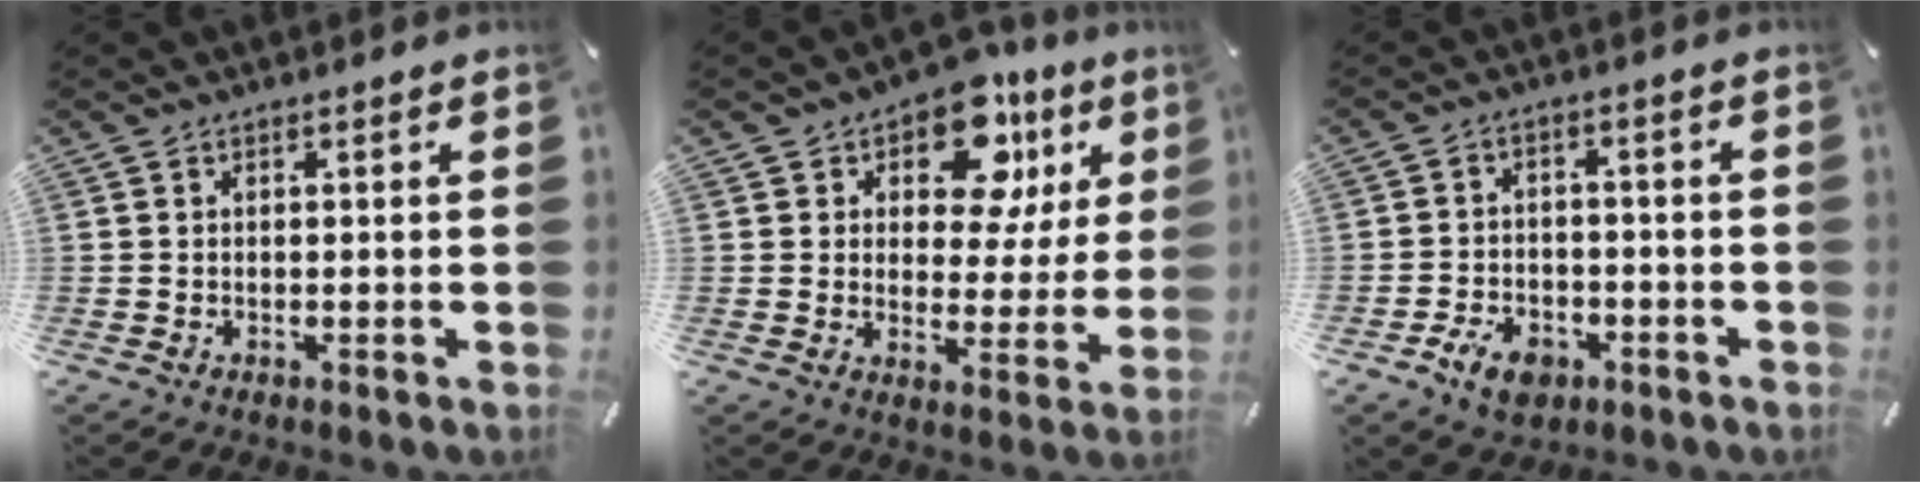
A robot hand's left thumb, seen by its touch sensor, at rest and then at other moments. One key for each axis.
{"total": 13.9, "fx": 7.6, "fy": 8.2, "fz": 8.2, "tx": -0.125, "ty": -0.034, "tz": 0.133}
{"total": 6.8, "fx": -3.5, "fy": 4.8, "fz": 3.3, "tx": -0.074, "ty": 0.017, "tz": -0.066}